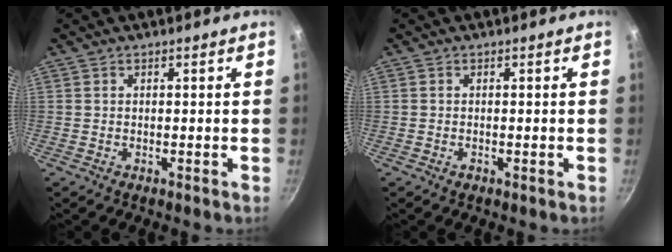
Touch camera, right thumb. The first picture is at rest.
{"total": 0.6, "force": [-0.3, 0.3, 0.5], "torque": [-0.007, 0.002, -0.007]}